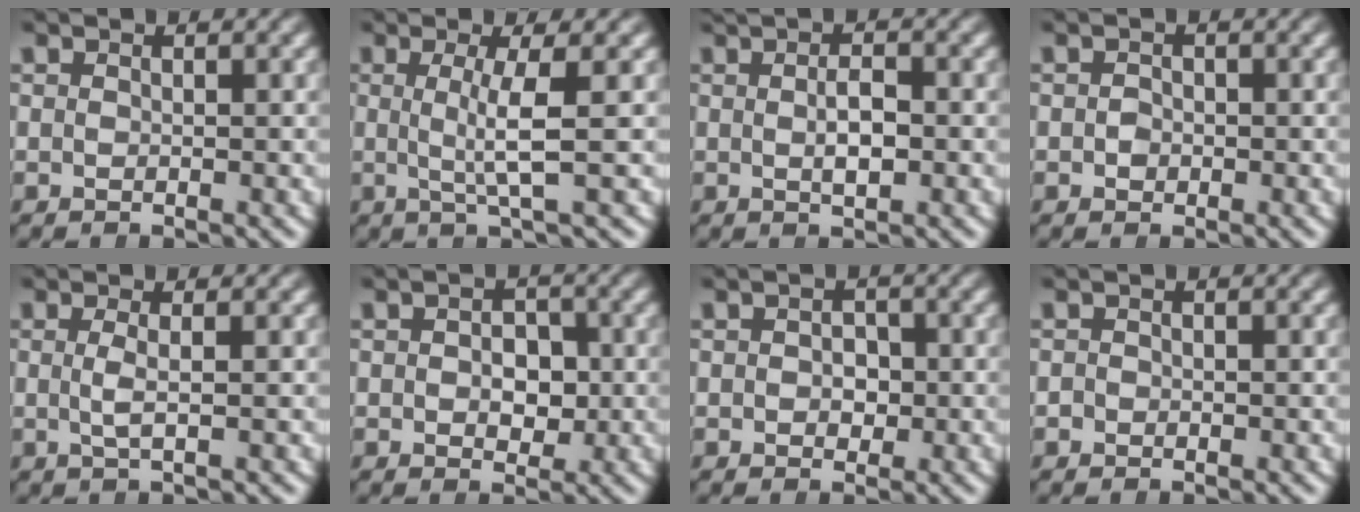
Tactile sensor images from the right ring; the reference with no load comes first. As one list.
[{"total": 3.5, "force": [0.2, -0.5, 3.4], "torque": [-0.068, -0.008, 0.007]}, {"total": 2.0, "force": [0.2, 0.0, 2.0], "torque": [-0.033, 0.002, 0.001]}, {"total": 0.5, "force": [-0.4, 0.3, -0.1], "torque": [-0.002, -0.008, -0.005]}, {"total": 1.4, "force": [-0.1, -0.6, 1.2], "torque": [-0.034, -0.013, 0.004]}, {"total": 2.1, "force": [-0.4, 1.7, 1.3], "torque": [-0.014, -0.004, -0.006]}, {"total": 1.0, "force": [-0.4, 0.8, 0.3], "torque": [-0.003, -0.002, -0.009]}, {"total": 0.8, "force": [-0.5, 0.6, -0.1], "torque": [0.002, -0.002, -0.009]}]